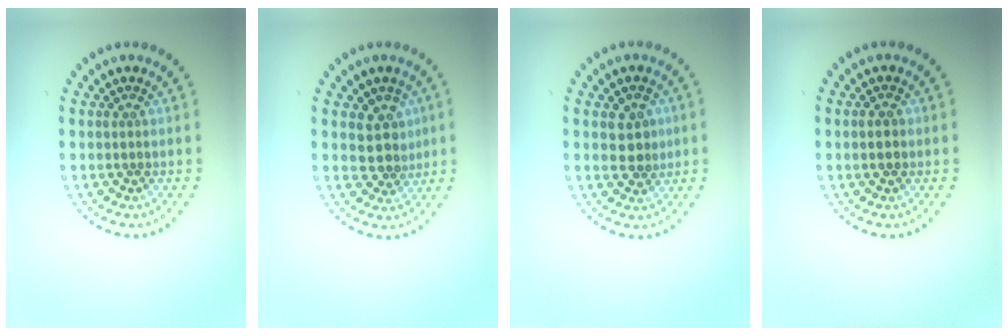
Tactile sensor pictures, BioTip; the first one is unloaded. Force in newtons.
{"total": 2.8, "press": 2.5, "slide": 1.3}
{"total": 2.7, "press": 2.7, "slide": 0.4}
{"total": 1.7, "press": 1.7, "slide": 0.2}